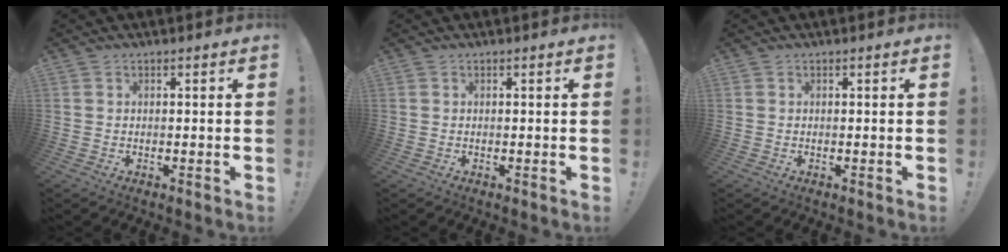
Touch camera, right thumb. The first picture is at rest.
{"total": 0.0}
{"total": 0.0}